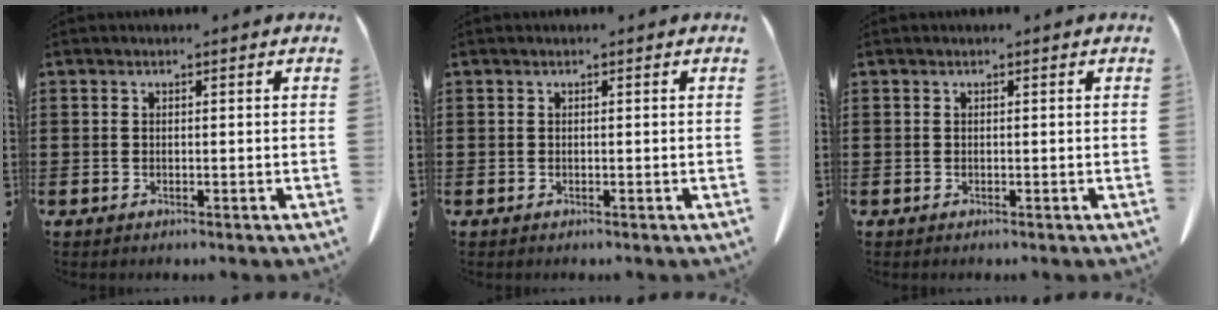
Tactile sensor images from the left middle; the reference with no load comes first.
{"total": 0.0}
{"total": 0.0}